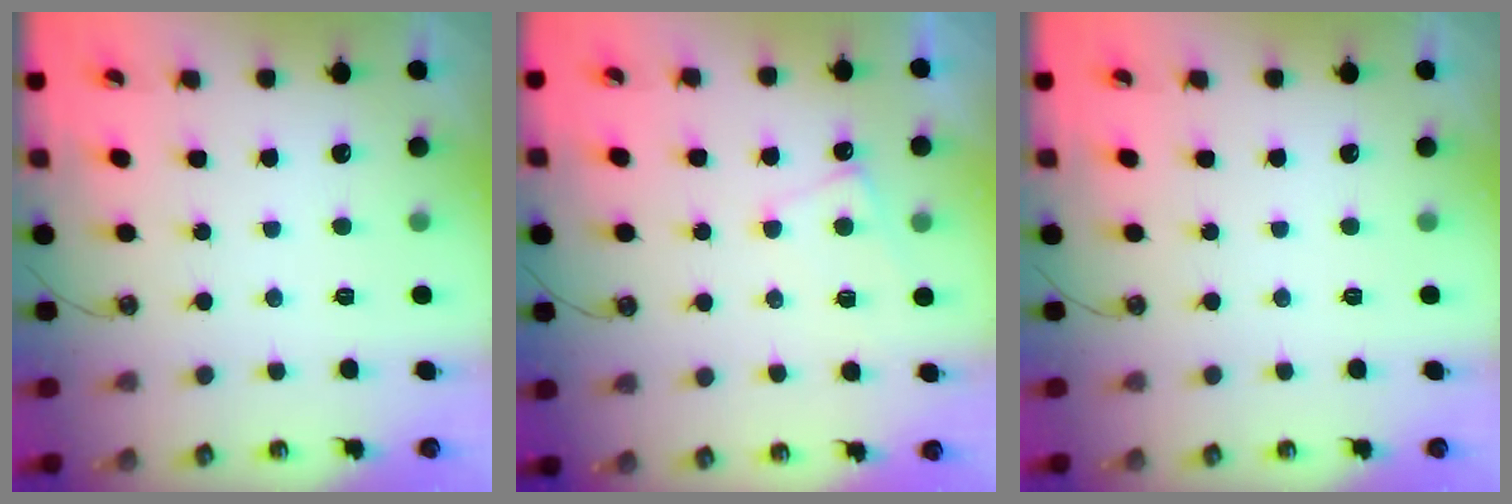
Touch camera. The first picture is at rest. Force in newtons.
{"total": 1.5, "press": 1.4, "slide": 0.4}
{"total": 0.0}